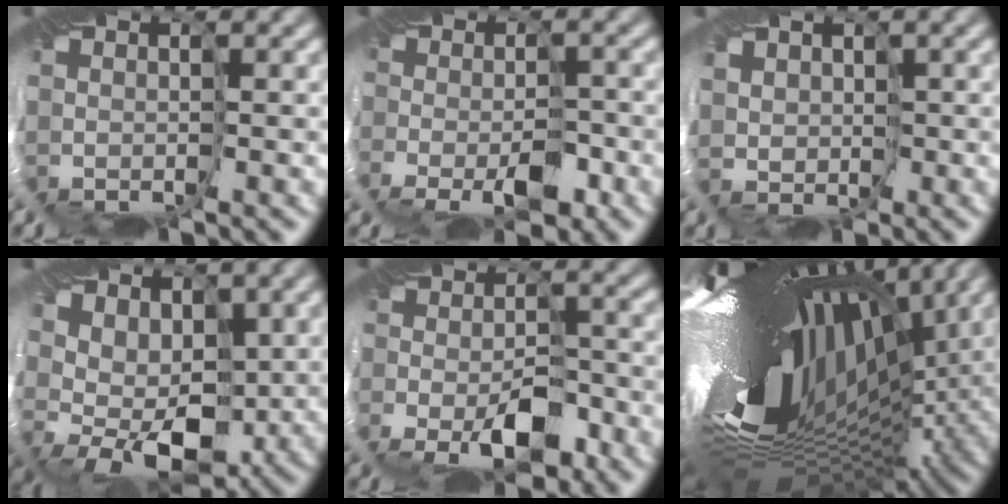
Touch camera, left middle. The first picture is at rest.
{"total": 1.2, "force": [-1.1, 0.1, 0.4], "torque": [0.006, -0.003, -0.019]}
{"total": 1.5, "force": [-0.2, 1.4, 0.4], "torque": [0.010, 0.004, -0.001]}
{"total": 4.2, "force": [1.4, 2.7, 3.0], "torque": [-0.056, -0.004, 0.019]}
{"total": 3.0, "force": [-2.1, 1.1, 1.9], "torque": [-0.020, -0.005, -0.037]}
{"total": 17.3, "force": [2.1, 7.4, 15.4], "torque": [-0.251, -0.033, 0.051]}